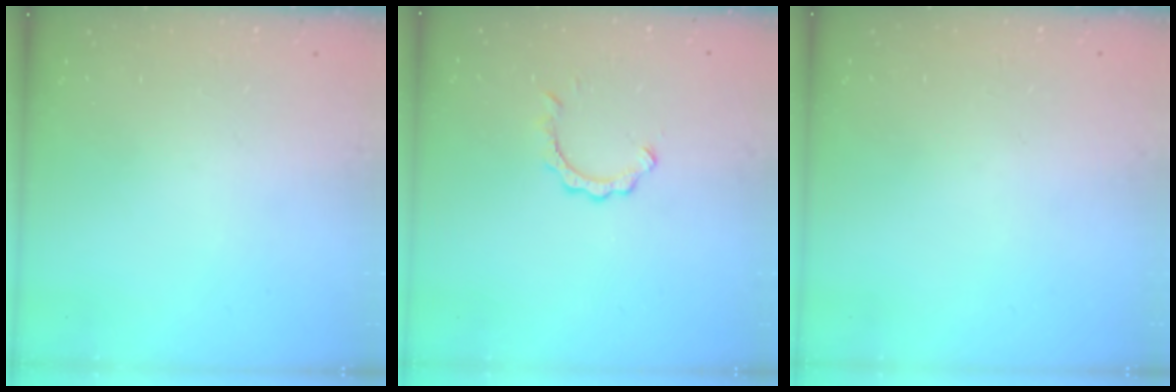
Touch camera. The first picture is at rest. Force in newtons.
{"total": 2.7, "press": 2.7, "slide": 0.2}
{"total": 1.7, "press": 1.7, "slide": 0.1}